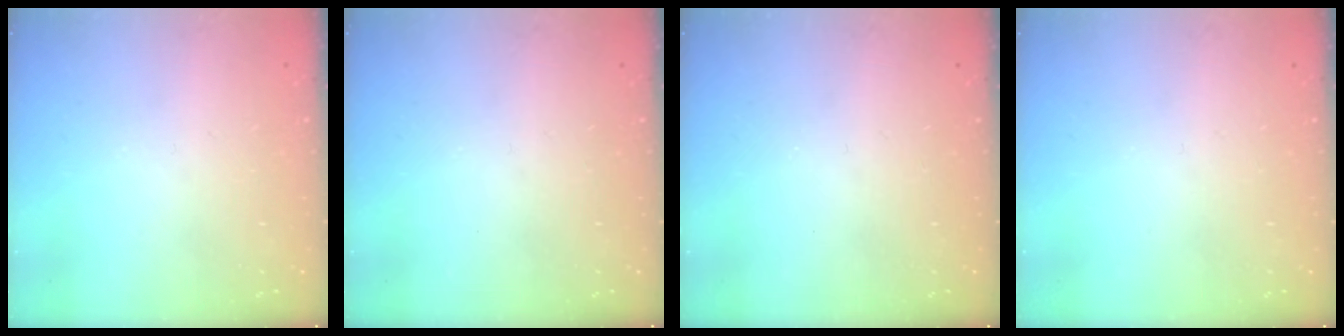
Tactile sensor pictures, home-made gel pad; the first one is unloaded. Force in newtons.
{"total": 0.0}
{"total": 0.0}
{"total": 0.0}